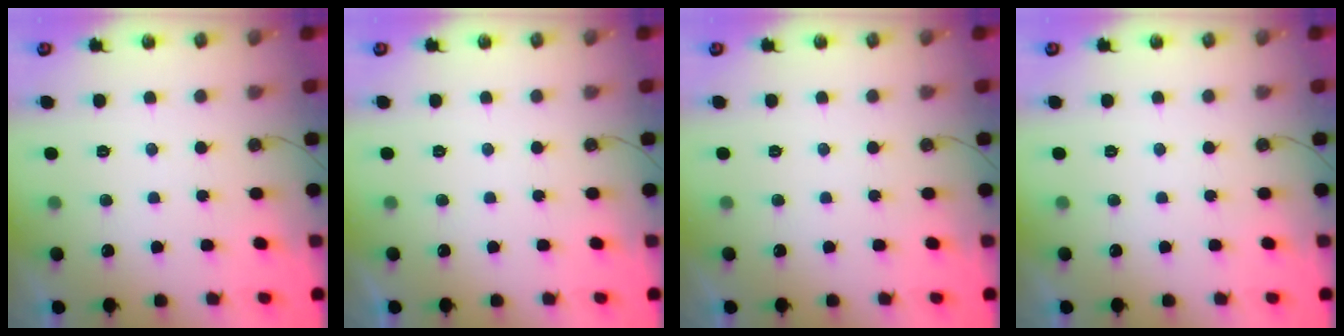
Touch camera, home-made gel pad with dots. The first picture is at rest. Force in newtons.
{"total": 0.0}
{"total": 0.0}
{"total": 0.0}